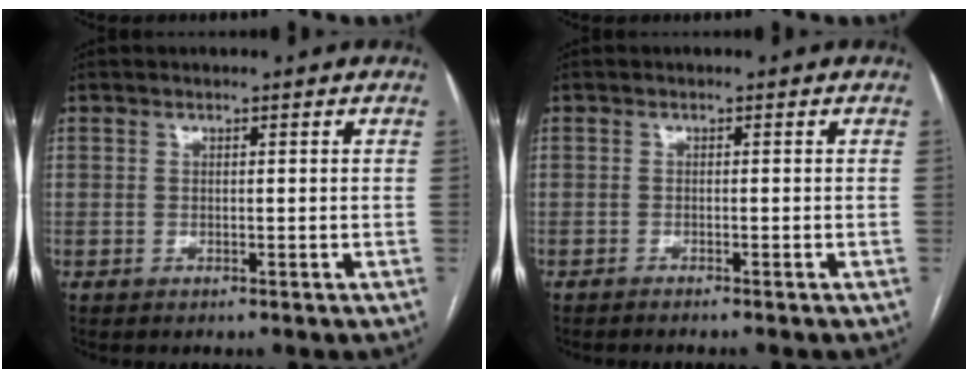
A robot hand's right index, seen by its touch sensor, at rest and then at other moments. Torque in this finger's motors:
{"motor_torque": [-0.09, -0.09, -0.02, 0.00]}